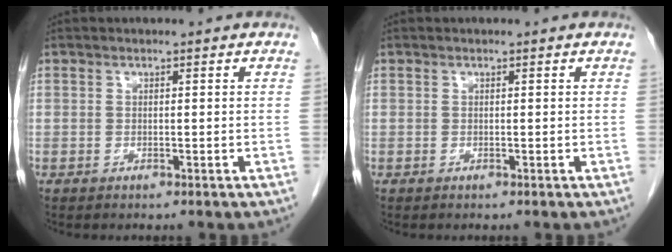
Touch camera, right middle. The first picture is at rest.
{"total": 0.0}